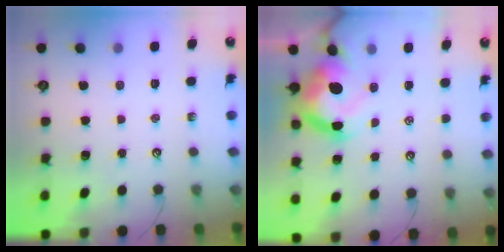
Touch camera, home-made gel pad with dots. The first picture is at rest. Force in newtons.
{"total": 13.5, "press": 13.4, "slide": 1.9}